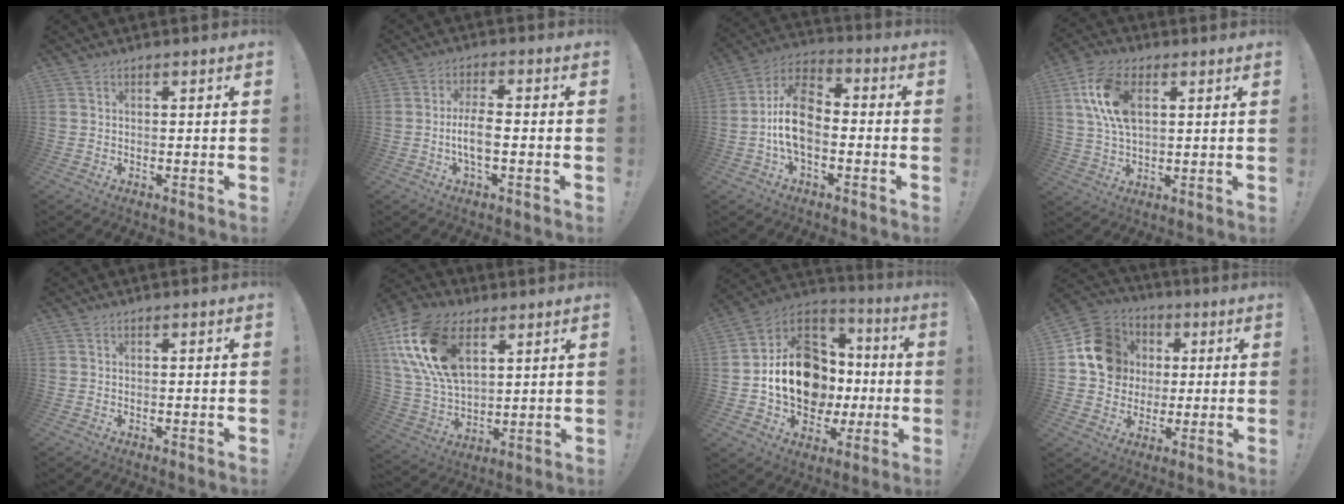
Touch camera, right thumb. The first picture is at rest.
{"total": 6.6, "force": [-1.6, 1.9, 6.1], "torque": [-0.123, 0.000, -0.031]}
{"total": 13.9, "force": [-2.7, 8.3, 10.8], "torque": [-0.196, 0.023, -0.047]}
{"total": 13.9, "force": [4.0, 8.5, 10.3], "torque": [-0.212, 0.008, 0.074]}
{"total": 0.0}
{"total": 22.0, "force": [8.9, 13.8, 14.7], "torque": [-0.310, -0.032, 0.163]}
{"total": 21.0, "force": [-1.5, 16.6, 12.9], "torque": [-0.198, 0.025, 0.000]}
{"total": 15.5, "force": [2.5, 13.9, 6.3], "torque": [-0.076, 0.010, 0.061]}